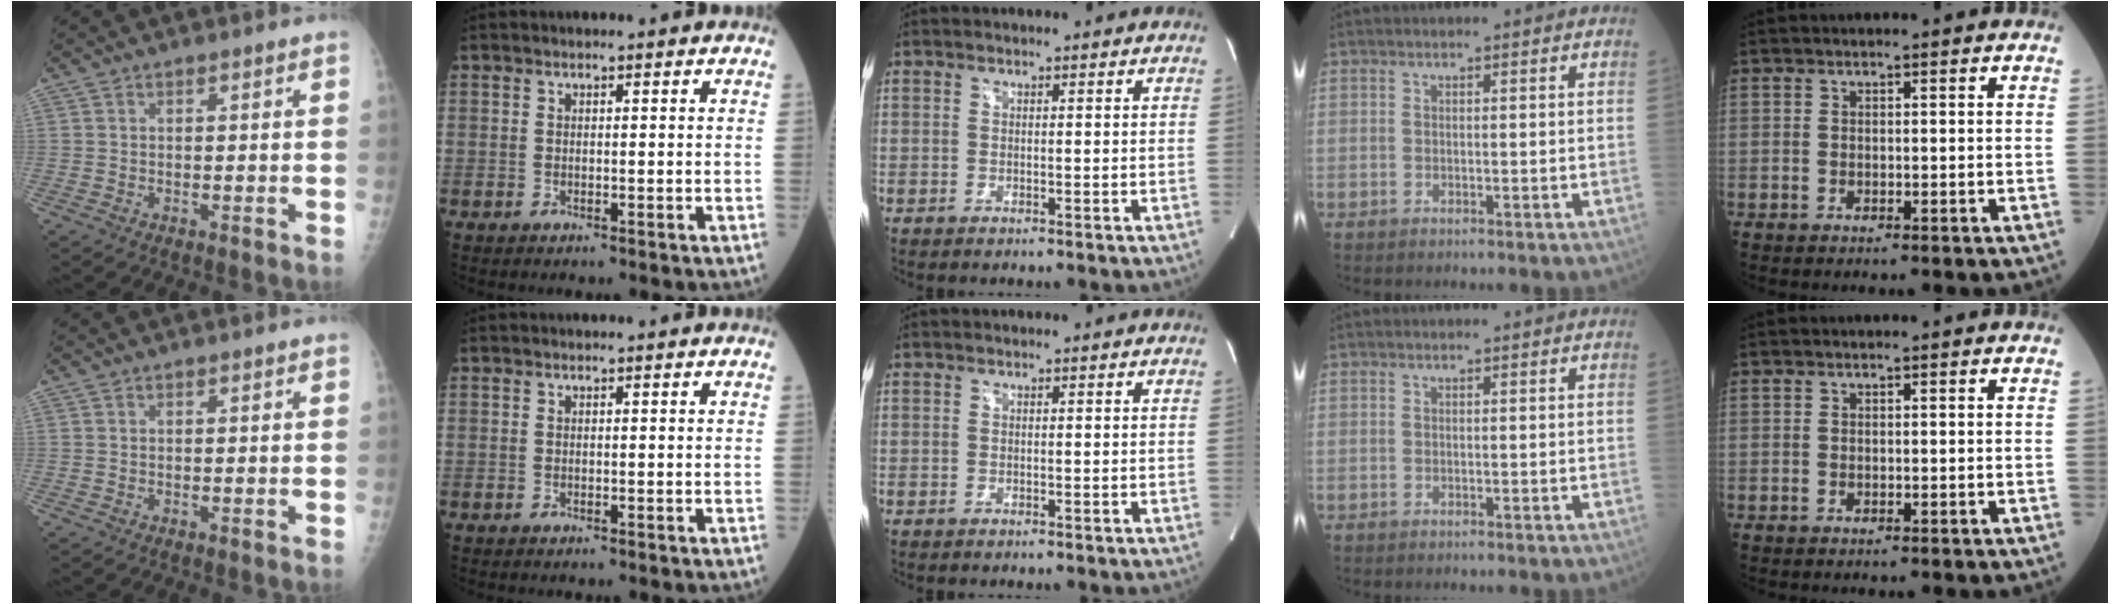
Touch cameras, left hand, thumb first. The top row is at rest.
{}